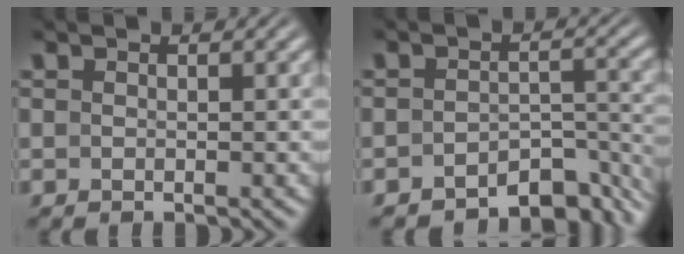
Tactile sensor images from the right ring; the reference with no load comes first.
{"total": 7.0, "force": [-6.0, 2.3, 2.8], "torque": [-0.023, -0.016, -0.085]}